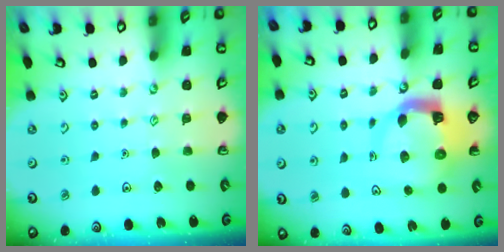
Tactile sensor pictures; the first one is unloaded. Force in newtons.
{"total": 7.3, "press": 7.2, "slide": 0.8}